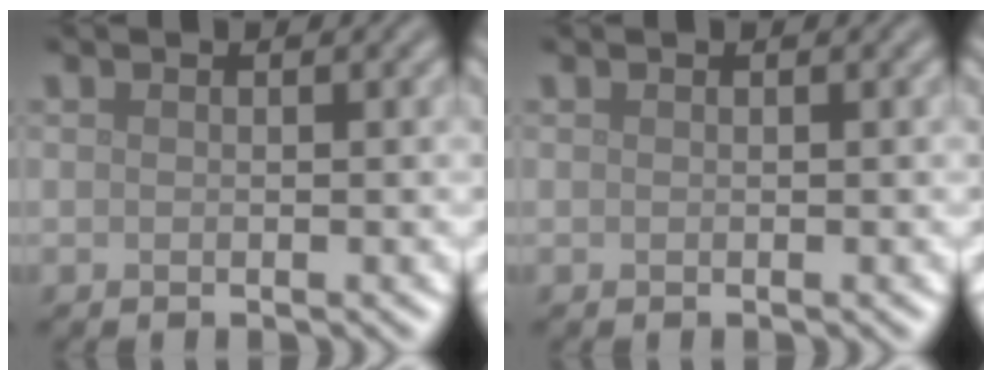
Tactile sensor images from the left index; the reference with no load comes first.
{"total": 0.0}